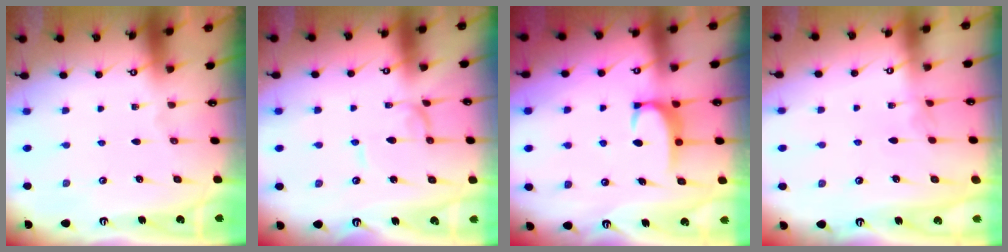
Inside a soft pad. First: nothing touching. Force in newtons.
{"total": 1.1, "press": 1.1, "slide": 0.0}
{"total": 2.8, "press": 2.7, "slide": 0.4}
{"total": 2.3, "press": 2.3, "slide": 0.4}